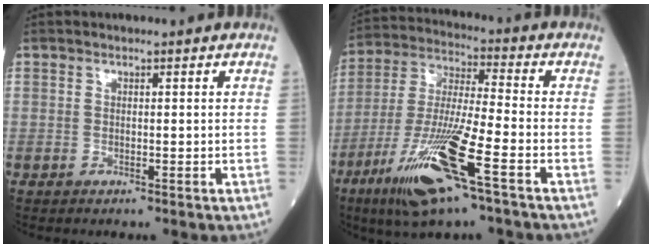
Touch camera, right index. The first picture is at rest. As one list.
[{"total": 16.2, "force": [-8.2, 1.1, 13.9], "torque": [-0.300, -0.033, -0.151]}]